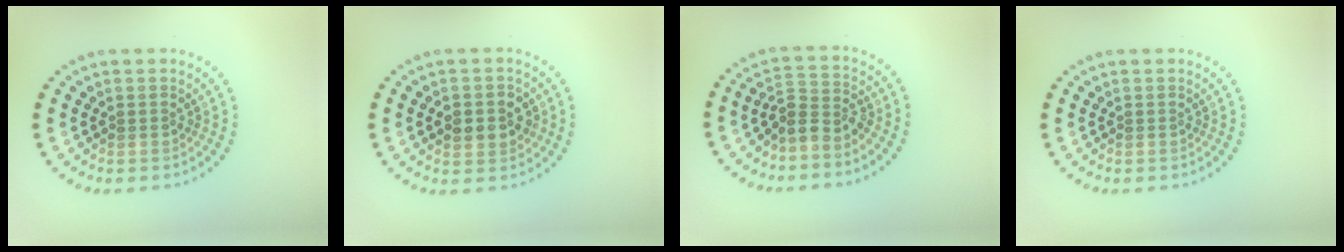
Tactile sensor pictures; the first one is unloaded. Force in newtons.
{"total": 2.8, "press": 2.8, "slide": 0.4}
{"total": 2.8, "press": 2.0, "slide": 1.9}
{"total": 0.0}